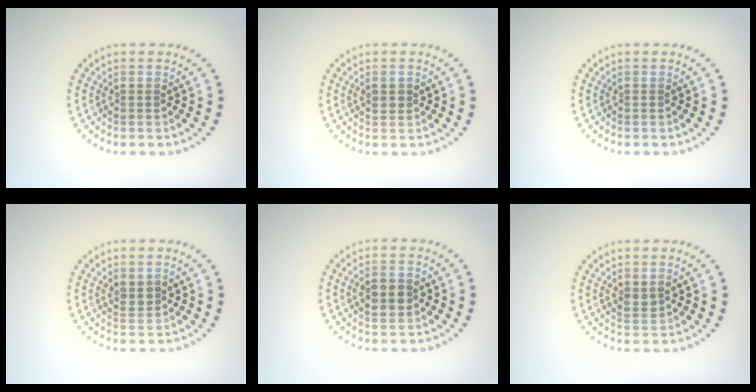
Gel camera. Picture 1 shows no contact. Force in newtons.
{"total": 1.2, "press": 1.2, "slide": 0.2}
{"total": 0.0}
{"total": 1.5, "press": 1.4, "slide": 0.5}
{"total": 2.9, "press": 2.9, "slide": 0.1}
{"total": 1.2, "press": 1.2, "slide": 0.3}